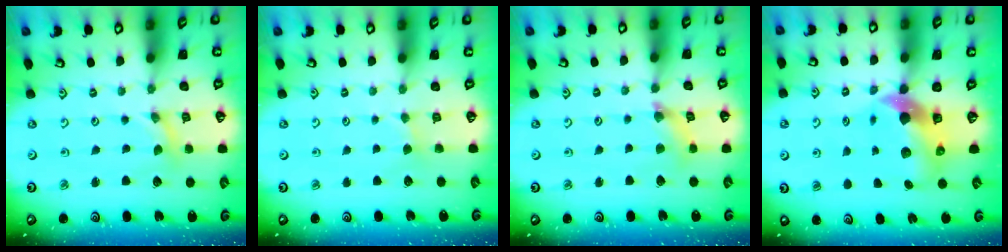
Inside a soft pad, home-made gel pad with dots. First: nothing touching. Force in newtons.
{"total": 1.1, "press": 1.1, "slide": 0.3}
{"total": 4.7, "press": 4.7, "slide": 0.5}
{"total": 9.1, "press": 9.0, "slide": 1.3}